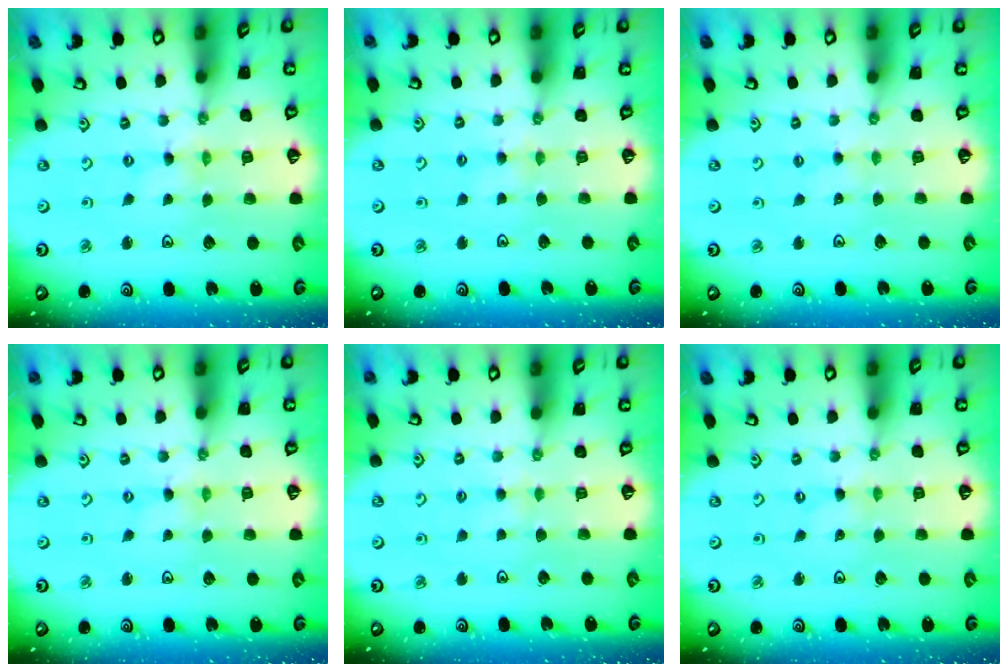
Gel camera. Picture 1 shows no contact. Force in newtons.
{"total": 3.5, "press": 3.5, "slide": 0.4}
{"total": 1.4, "press": 1.4, "slide": 0.2}
{"total": 0.0}
{"total": 2.7, "press": 2.6, "slide": 0.4}
{"total": 0.0}